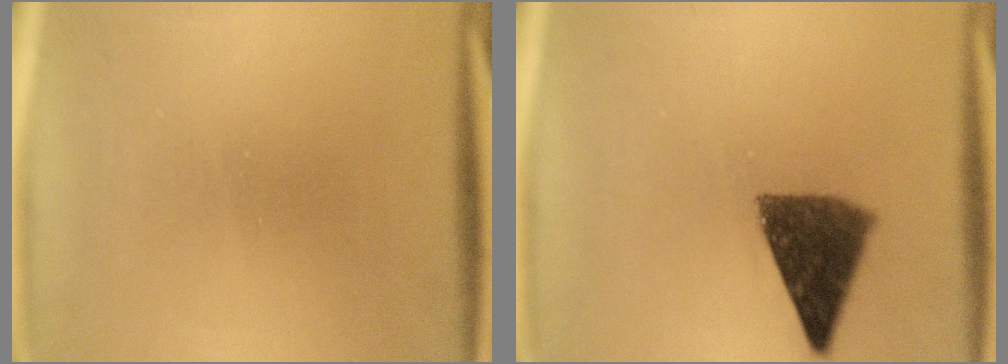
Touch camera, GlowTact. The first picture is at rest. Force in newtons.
{"total": 9.7}